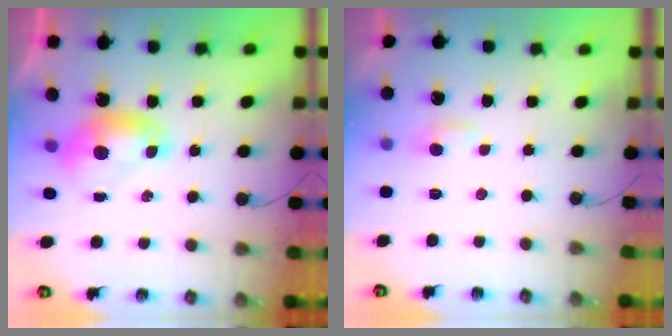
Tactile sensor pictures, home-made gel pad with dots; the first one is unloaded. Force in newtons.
{"total": 2.9, "press": 2.8, "slide": 0.4}